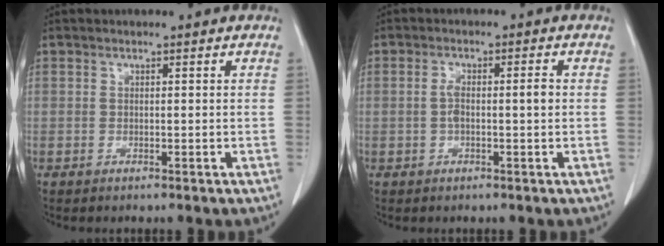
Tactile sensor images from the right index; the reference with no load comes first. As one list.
[{"total": 3.6, "force": [-0.1, 0.7, 3.5], "torque": [-0.066, 0.009, -0.002]}]